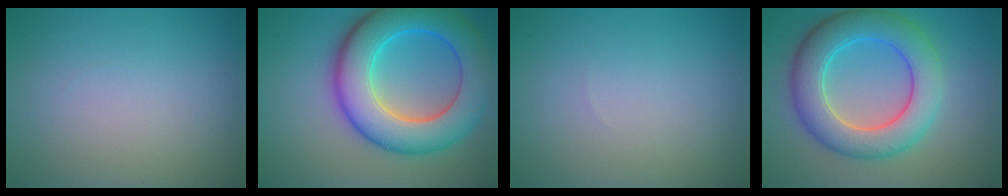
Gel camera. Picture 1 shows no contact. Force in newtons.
{"total": 10.6, "press": 10.6, "slide": 0.1}
{"total": 0.0}
{"total": 8.0, "press": 8.0, "slide": 0.4}